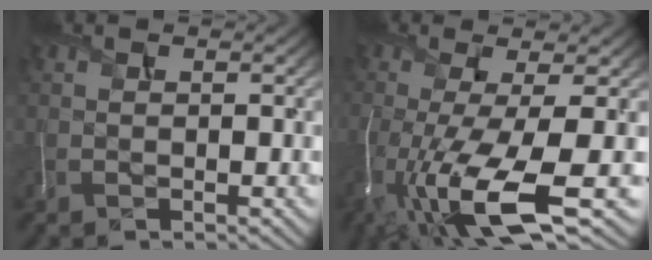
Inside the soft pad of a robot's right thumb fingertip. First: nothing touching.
{"total": 13.5, "force": [-5.5, 3.4, 11.8], "torque": [-0.219, -0.030, -0.089]}